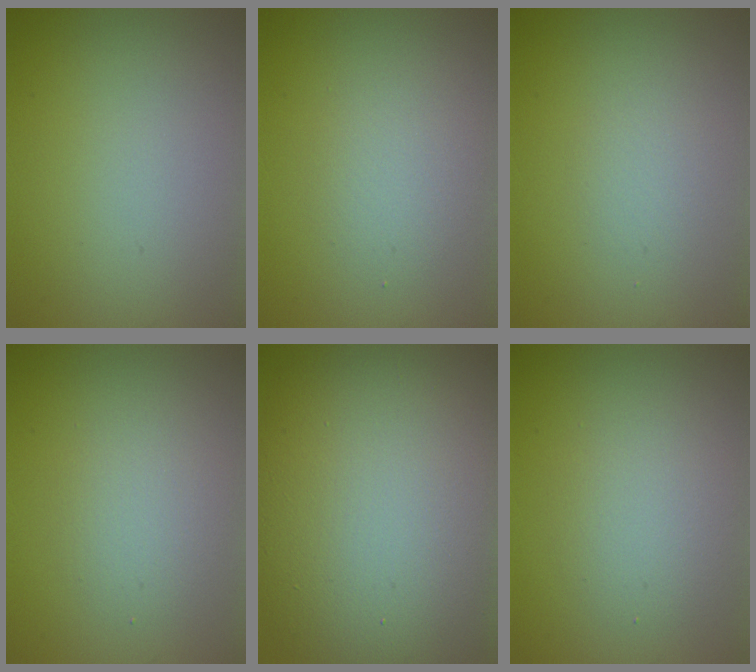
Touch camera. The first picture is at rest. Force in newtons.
{"total": 2.1, "press": 2.1, "slide": 0.2}
{"total": 1.2, "press": 1.2, "slide": 0.1}
{"total": 2.3, "press": 2.3, "slide": 0.2}
{"total": 16.0, "press": 15.9, "slide": 1.3}
{"total": 2.8, "press": 2.8, "slide": 0.2}